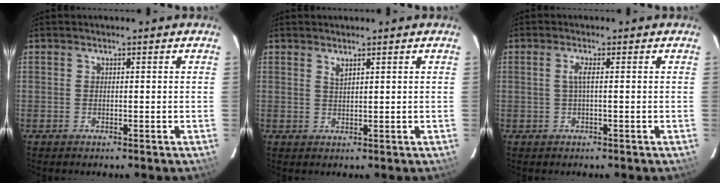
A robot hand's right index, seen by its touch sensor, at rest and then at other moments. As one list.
[{"total": 1.3, "force": [1.0, 0.3, 0.8], "torque": [-0.015, 0.000, 0.018]}, {"total": 1.7, "force": [0.0, -0.2, 1.7], "torque": [-0.033, 0.001, -0.002]}]